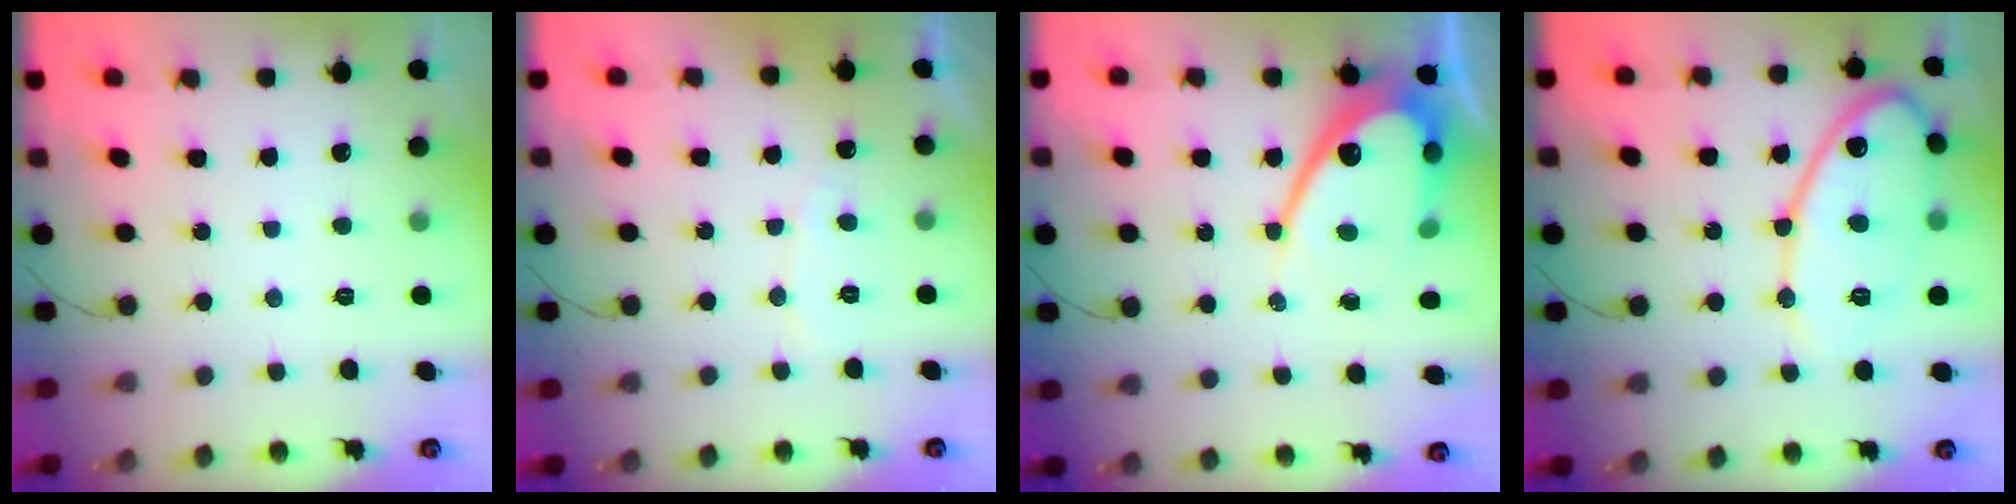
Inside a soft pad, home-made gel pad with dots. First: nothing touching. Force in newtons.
{"total": 4.5, "press": 4.4, "slide": 0.3}
{"total": 14.0, "press": 14.0, "slide": 0.9}
{"total": 15.6, "press": 15.6, "slide": 1.4}